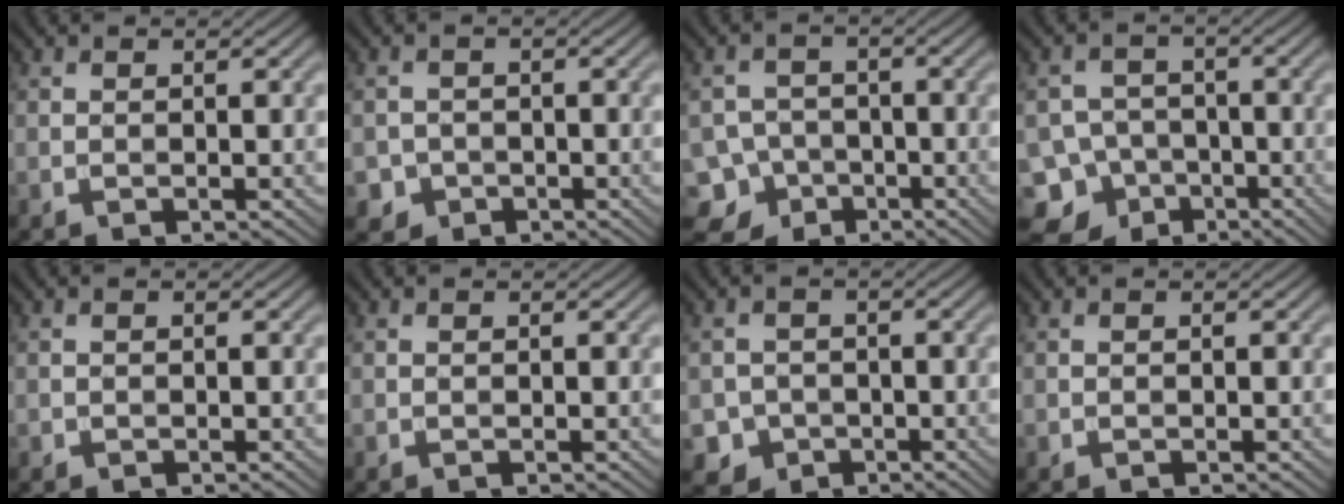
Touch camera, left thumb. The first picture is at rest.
{"total": 2.5, "force": [-1.2, 2.2, 0.4], "torque": [-0.004, -0.004, -0.025]}
{"total": 8.0, "force": [-4.4, 6.5, 1.6], "torque": [-0.027, -0.019, -0.100]}
{"total": 10.2, "force": [-5.8, 8.2, 2.1], "torque": [-0.055, -0.023, -0.120]}
{"total": 0.5, "force": [-0.2, 0.5, 0.0], "torque": [0.002, -0.004, -0.005]}
{"total": 0.0}
{"total": 3.9, "force": [-1.8, 3.4, 0.7], "torque": [-0.010, -0.001, -0.042]}
{"total": 0.0}